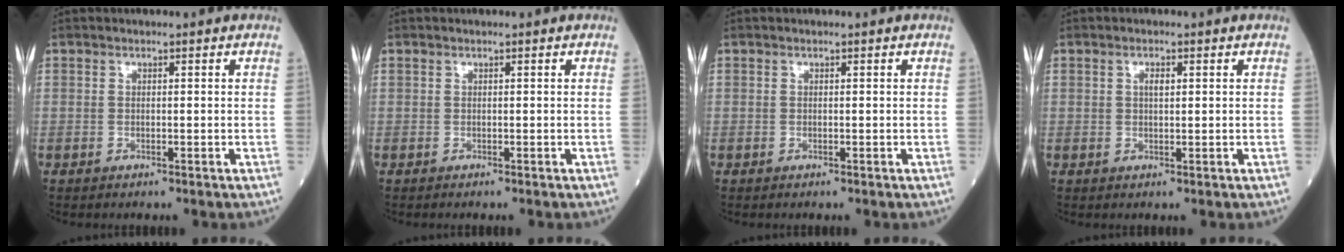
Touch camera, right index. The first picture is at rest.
{"total": 0.0}
{"total": 0.0}
{"total": 1.4, "force": [0.5, 0.5, 1.3], "torque": [-0.024, 0.001, 0.007]}